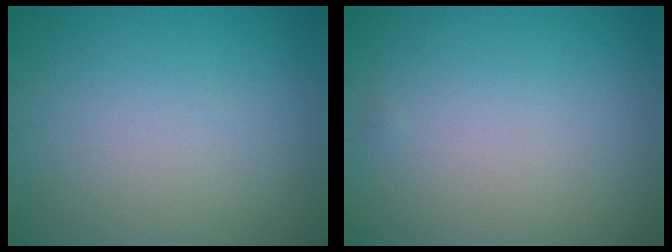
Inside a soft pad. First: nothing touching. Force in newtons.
{"total": 0.0}